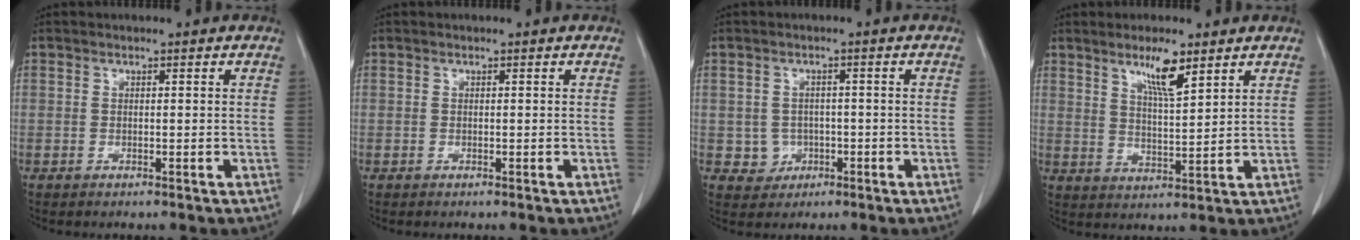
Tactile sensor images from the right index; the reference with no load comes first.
{"total": 0.0}
{"total": 3.2, "force": [-0.8, 3.1, 0.4], "torque": [0.003, 0.010, -0.005]}
{"total": 6.3, "force": [4.1, 0.7, 4.7], "torque": [-0.086, -0.006, 0.074]}